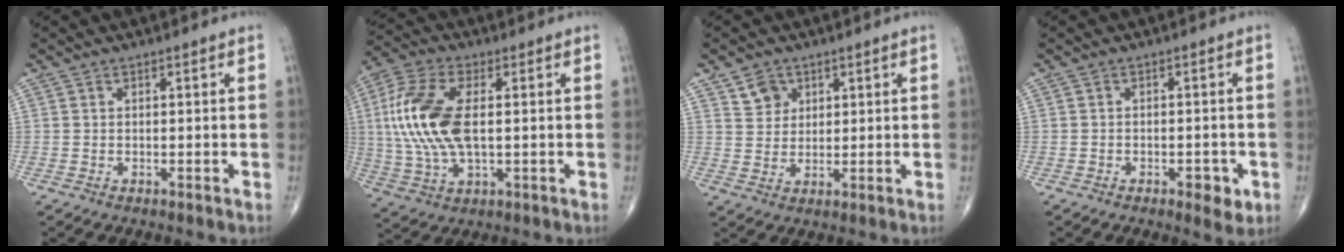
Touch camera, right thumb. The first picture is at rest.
{"total": 16.2, "force": [1.4, 8.1, 14.0], "torque": [-0.314, 0.005, 0.027]}
{"total": 4.5, "force": [2.5, 3.6, 1.2], "torque": [-0.003, -0.018, 0.048]}
{"total": 4.1, "force": [-1.7, 1.8, 3.3], "torque": [-0.034, 0.001, -0.020]}